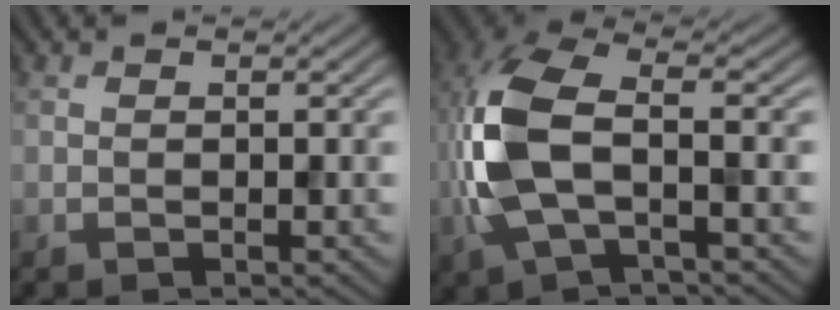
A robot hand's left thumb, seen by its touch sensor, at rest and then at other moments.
{"total": 11.0, "force": [-1.4, 5.2, 9.6], "torque": [-0.246, 0.002, -0.035]}